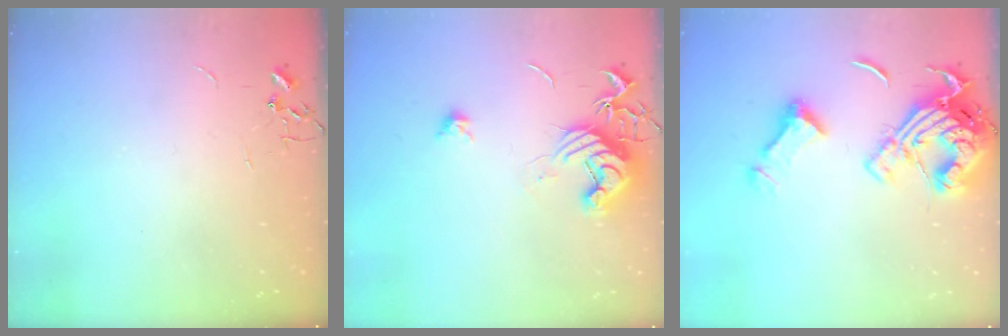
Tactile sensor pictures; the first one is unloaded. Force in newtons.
{"total": 13.1, "press": 13.1, "slide": 1.0}
{"total": 18.2, "press": 18.1, "slide": 2.1}